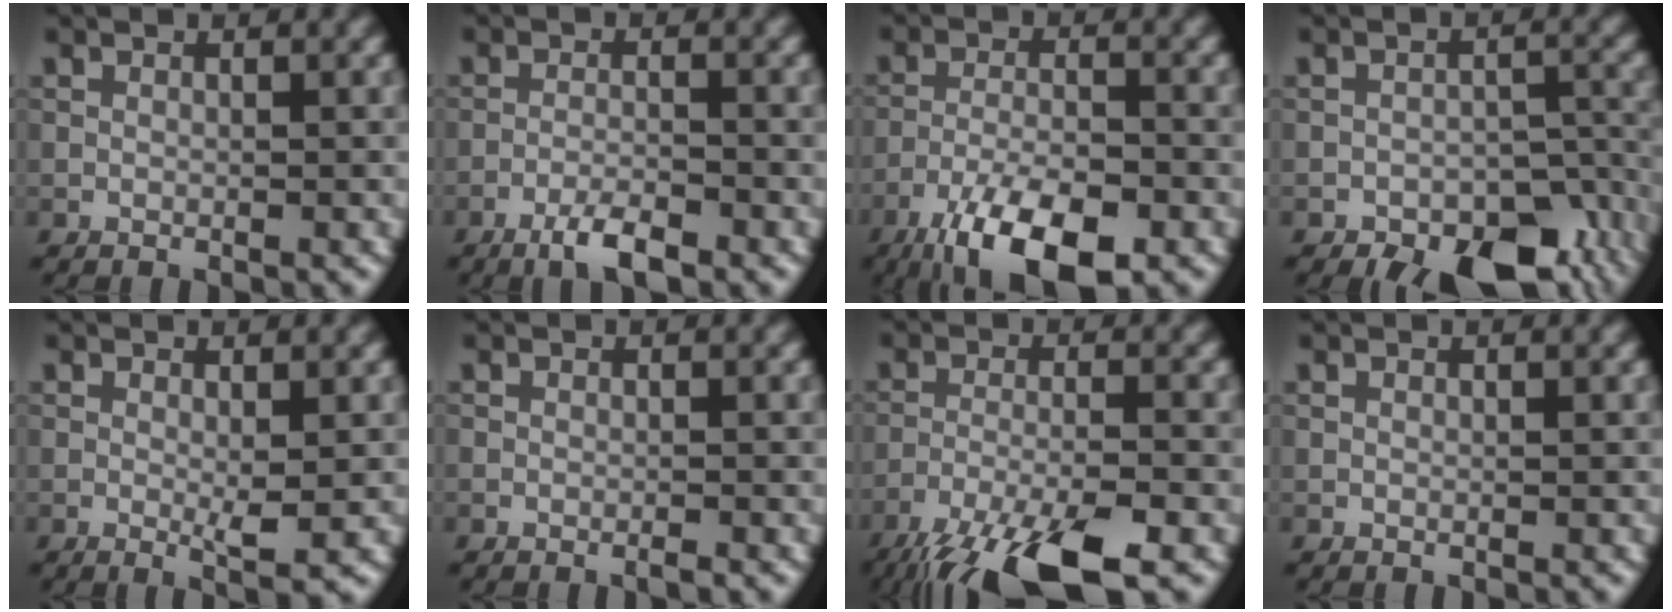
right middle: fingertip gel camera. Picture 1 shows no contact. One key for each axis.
{"total": 3.1, "fx": -2.2, "fy": 0.6, "fz": 2.1, "tx": -0.043, "ty": 0.001, "tz": -0.045}
{"total": 9.7, "fx": -6.2, "fy": 3.2, "fz": 6.8, "tx": -0.128, "ty": -0.012, "tz": -0.115}
{"total": 9.6, "fx": -6.3, "fy": 4.6, "fz": 5.4, "tx": -0.056, "ty": -0.016, "tz": -0.086}
{"total": 1.8, "fx": 0.0, "fy": 0.2, "fz": 1.8, "tx": -0.029, "ty": -0.008, "tz": -0.001}
{"total": 0.6, "fx": -0.5, "fy": 0.0, "fz": 0.4, "tx": -0.005, "ty": -0.002, "tz": -0.009}
{"total": 10.6, "fx": -7.5, "fy": 2.2, "fz": 7.1, "tx": -0.132, "ty": -0.012, "tz": -0.137}
{"total": 0.0}